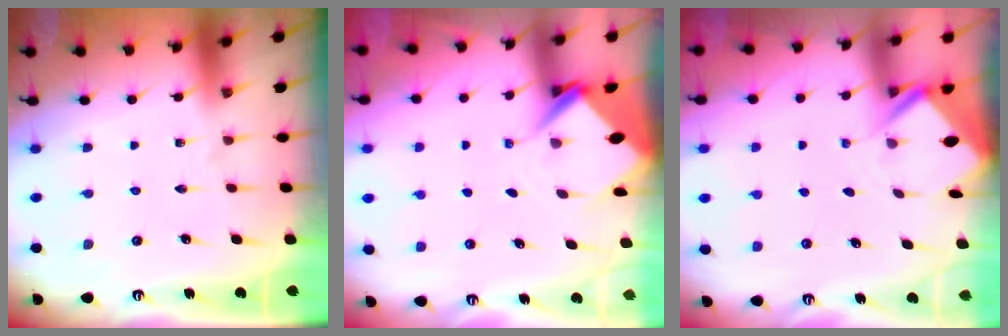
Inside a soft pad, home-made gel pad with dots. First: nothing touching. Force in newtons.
{"total": 5.5, "press": 5.4, "slide": 0.5}
{"total": 2.4, "press": 2.4, "slide": 0.1}